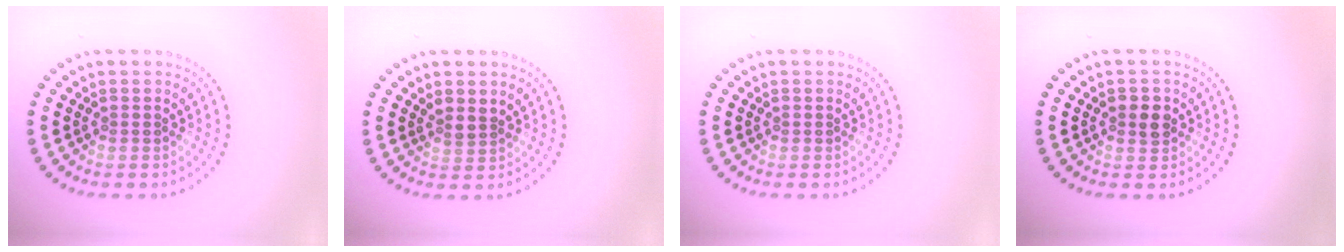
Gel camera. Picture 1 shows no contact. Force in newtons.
{"total": 1.6, "press": 1.3, "slide": 0.9}
{"total": 0.0}
{"total": 1.6, "press": 1.6, "slide": 0.4}